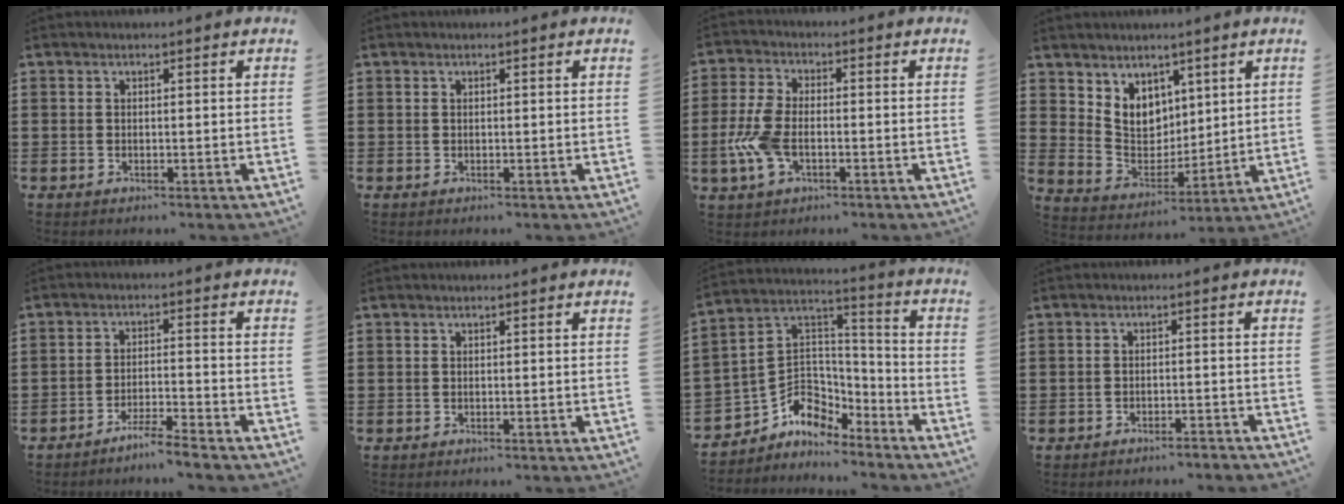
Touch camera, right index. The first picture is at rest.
{"total": 0.0}
{"total": 7.0, "force": [-1.6, 3.5, 5.8], "torque": [-0.140, -0.007, -0.034]}
{"total": 6.6, "force": [4.1, 5.0, 0.9], "torque": [-0.044, -0.022, 0.079]}
{"total": 4.1, "force": [-3.9, -0.6, 1.2], "torque": [-0.021, -0.002, -0.077]}
{"total": 0.0}
{"total": 6.7, "force": [-3.5, 5.4, 1.8], "torque": [-0.061, -0.009, -0.067]}
{"total": 2.1, "force": [-2.1, 0.0, 0.2], "torque": [-0.008, 0.002, -0.045]}